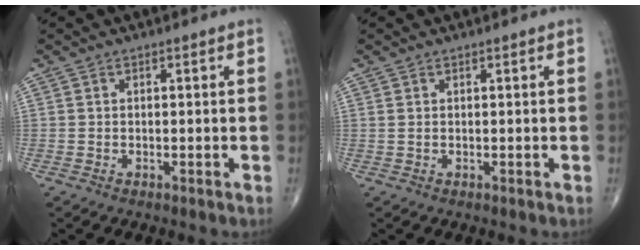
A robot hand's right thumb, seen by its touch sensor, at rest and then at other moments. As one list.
[{"total": 0.6, "force": [0.2, 0.1, 0.5], "torque": [-0.020, 0.005, 0.006]}]